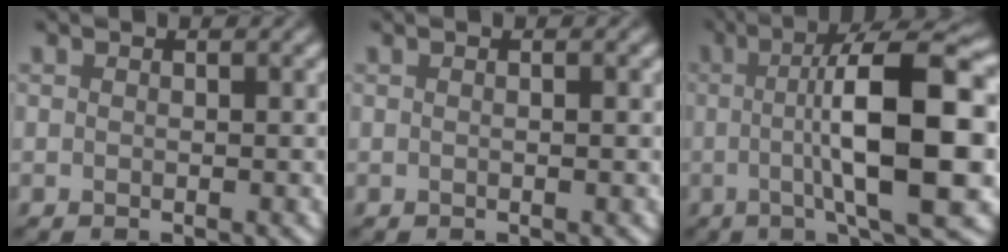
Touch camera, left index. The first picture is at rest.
{"total": 0.8, "force": [0.1, 0.2, 0.8], "torque": [-0.011, 0.002, -0.003]}
{"total": 12.8, "force": [0.1, 3.0, 12.5], "torque": [-0.165, 0.011, -0.003]}